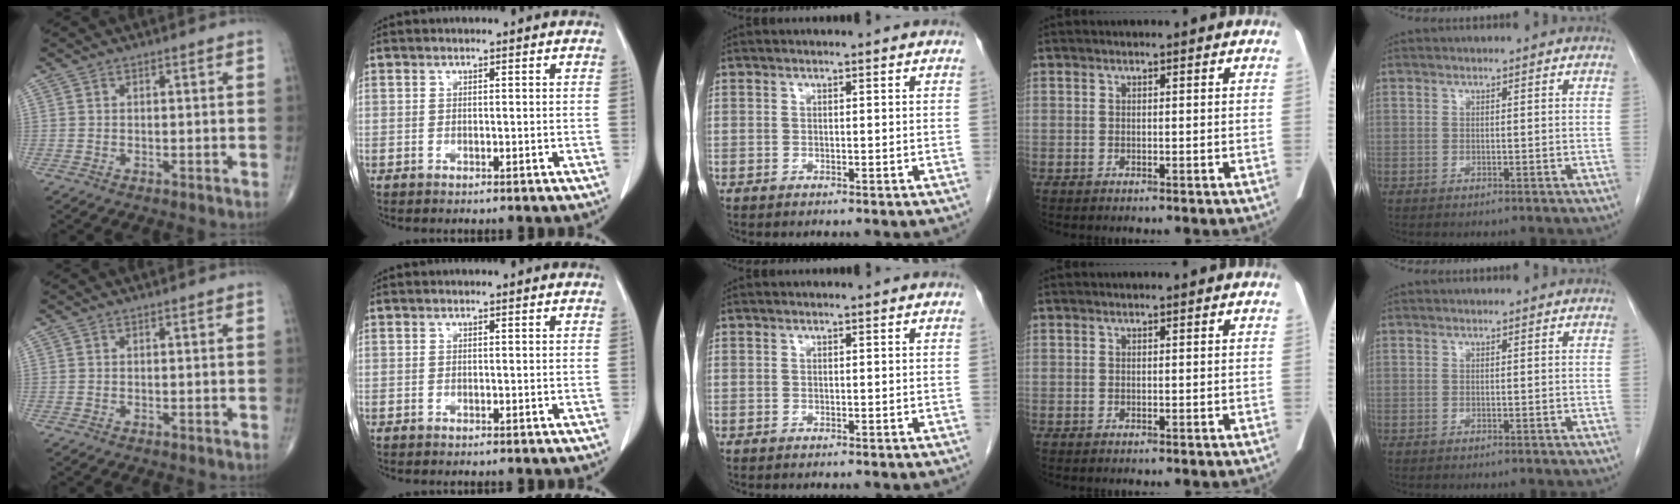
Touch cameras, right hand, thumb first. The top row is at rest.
{}